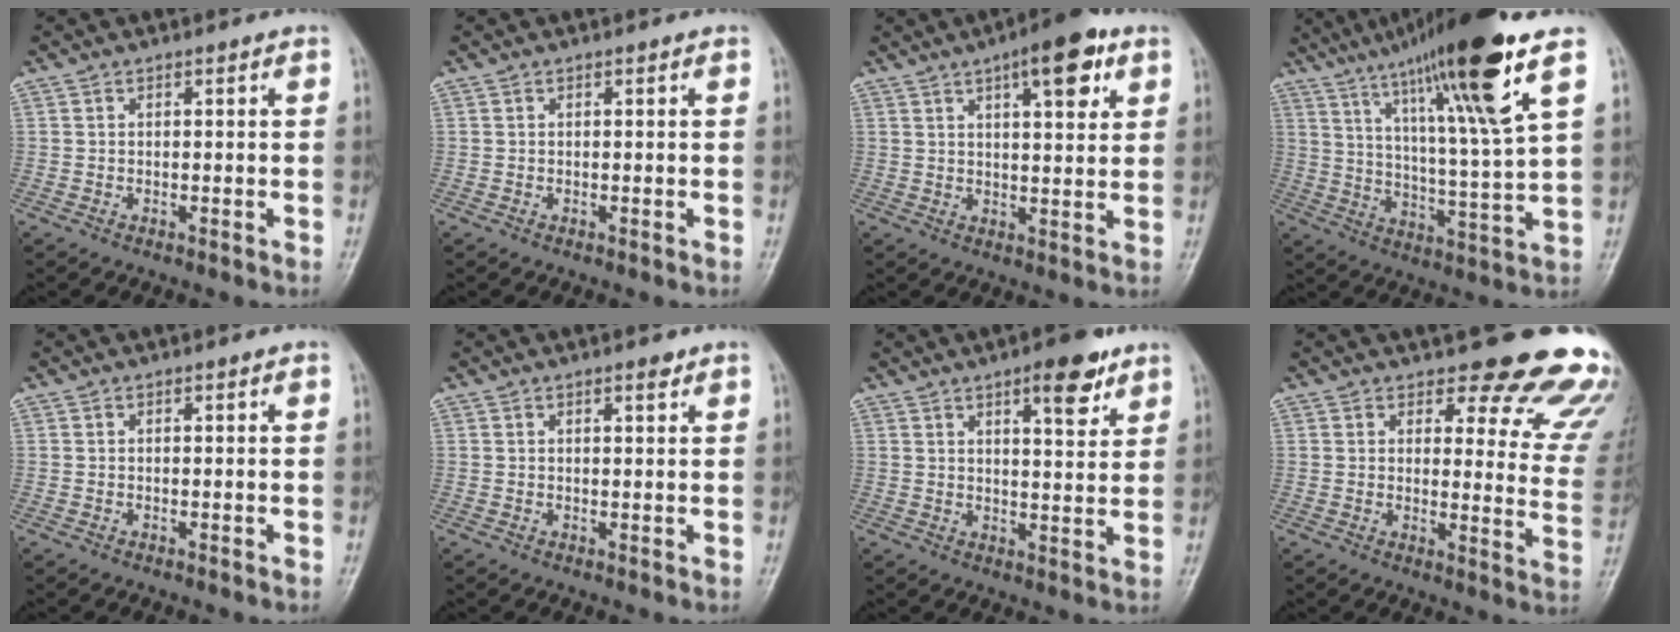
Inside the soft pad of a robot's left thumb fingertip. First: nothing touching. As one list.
[{"total": 0.0}, {"total": 10.7, "force": [5.3, 3.7, 8.6], "torque": [-0.101, -0.014, 0.071]}, {"total": 19.9, "force": [12.5, 0.8, 15.5], "torque": [-0.238, -0.057, 0.201]}, {"total": 0.0}, {"total": 1.5, "force": [1.1, 0.4, 1.0], "torque": [-0.010, -0.006, 0.015]}, {"total": 8.2, "force": [5.0, 2.7, 6.0], "torque": [-0.068, -0.026, 0.067]}, {"total": 18.8, "force": [16.5, 5.6, 7.1], "torque": [-0.026, -0.136, 0.168]}]